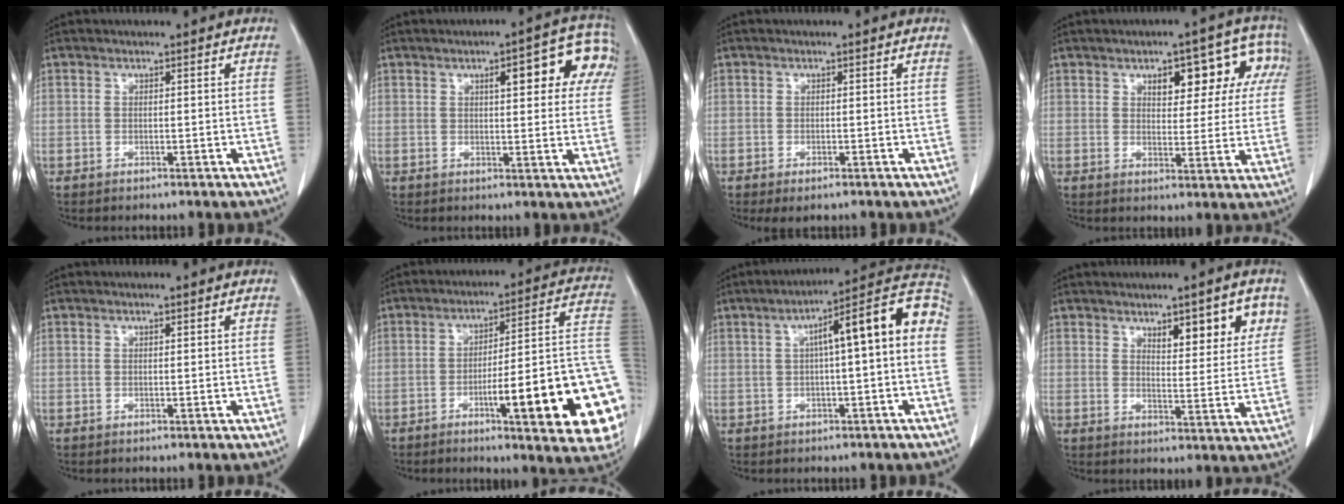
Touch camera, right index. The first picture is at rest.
{"total": 10.9, "force": [4.5, 3.5, 9.3], "torque": [-0.098, 0.023, 0.049]}
{"total": 2.1, "force": [-1.3, 0.8, 1.4], "torque": [-0.022, -0.005, -0.013]}
{"total": 10.6, "force": [4.6, 4.9, 8.2], "torque": [-0.083, 0.029, 0.057]}
{"total": 0.0}
{"total": 22.3, "force": [-6.5, 2.6, 21.2], "torque": [-0.177, 0.016, -0.078]}
{"total": 12.5, "force": [1.7, 1.5, 12.3], "torque": [-0.172, 0.044, 0.017]}
{"total": 8.4, "force": [4.6, 2.3, 6.6], "torque": [-0.083, -0.004, 0.066]}